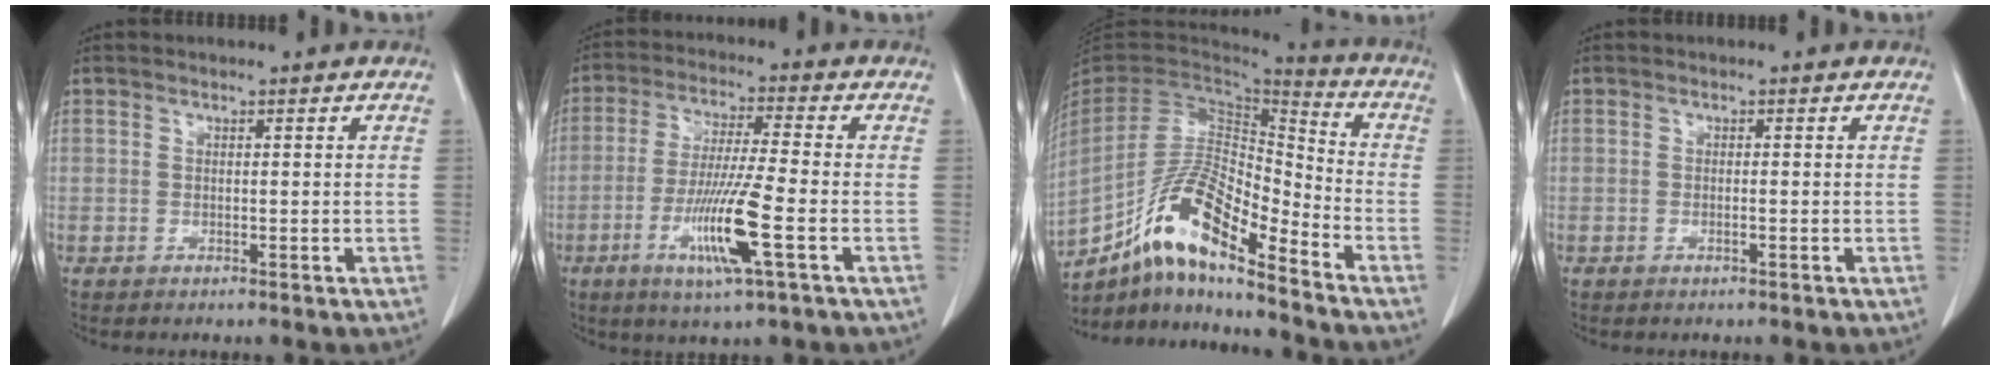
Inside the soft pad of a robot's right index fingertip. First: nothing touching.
{"total": 12.6, "force": [-4.4, -0.3, 11.9], "torque": [-0.235, -0.022, -0.085]}
{"total": 16.2, "force": [-11.0, 2.8, 11.6], "torque": [-0.223, 0.005, -0.200]}
{"total": 0.6, "force": [-0.3, -0.1, 0.6], "torque": [-0.011, 0.000, -0.003]}